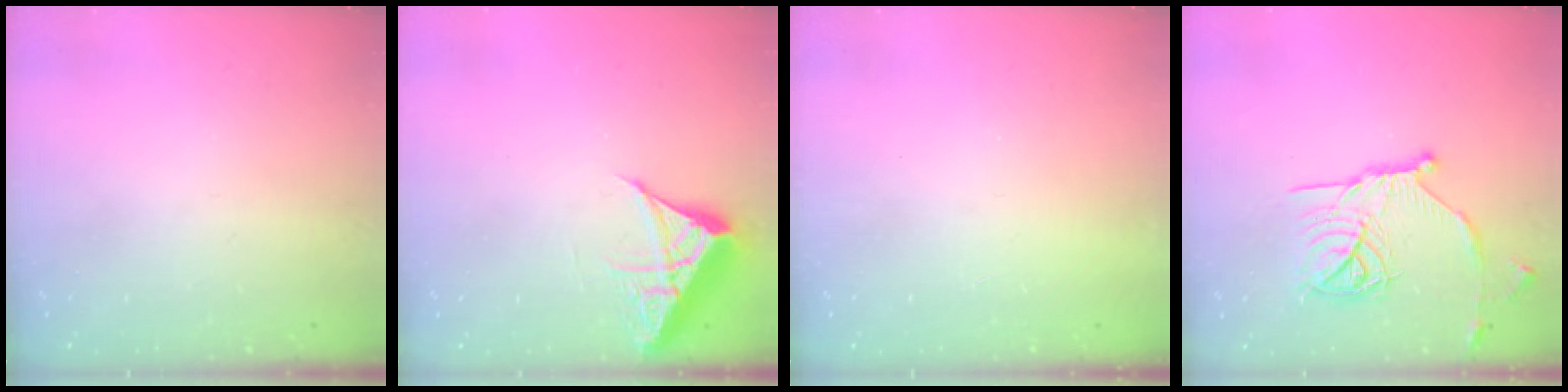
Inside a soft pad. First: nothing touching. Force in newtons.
{"total": 6.9, "press": 6.8, "slide": 0.6}
{"total": 1.6, "press": 1.6, "slide": 0.1}
{"total": 17.6, "press": 17.6, "slide": 1.4}